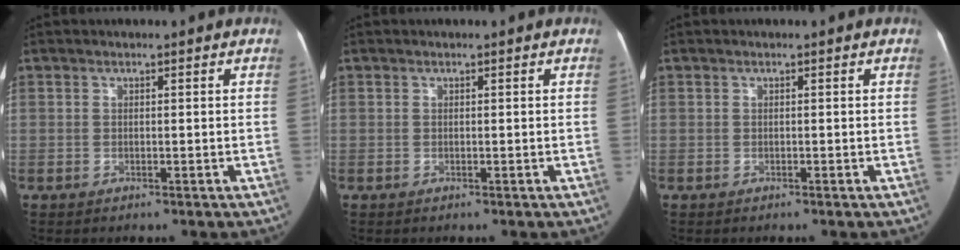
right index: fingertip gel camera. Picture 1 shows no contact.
{"total": 0.0}
{"total": 0.0}